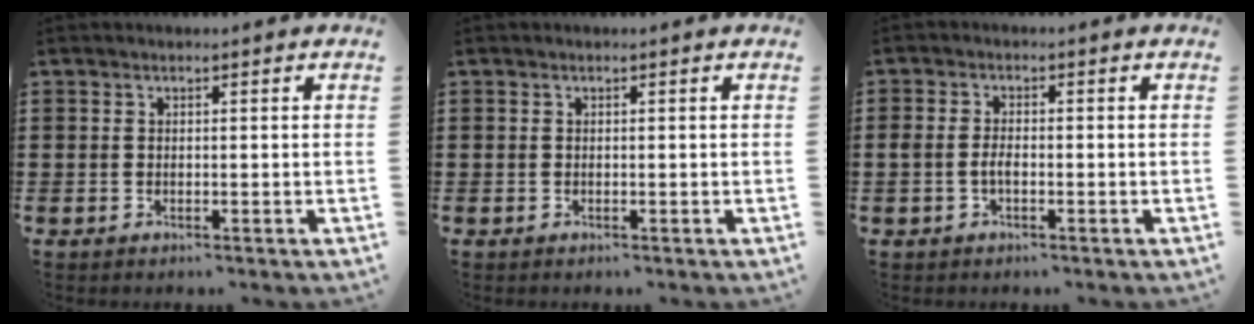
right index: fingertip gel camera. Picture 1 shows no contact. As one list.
[{"total": 0.0}, {"total": 2.0, "force": [-0.6, 0.9, 1.6], "torque": [-0.040, -0.001, -0.014]}]